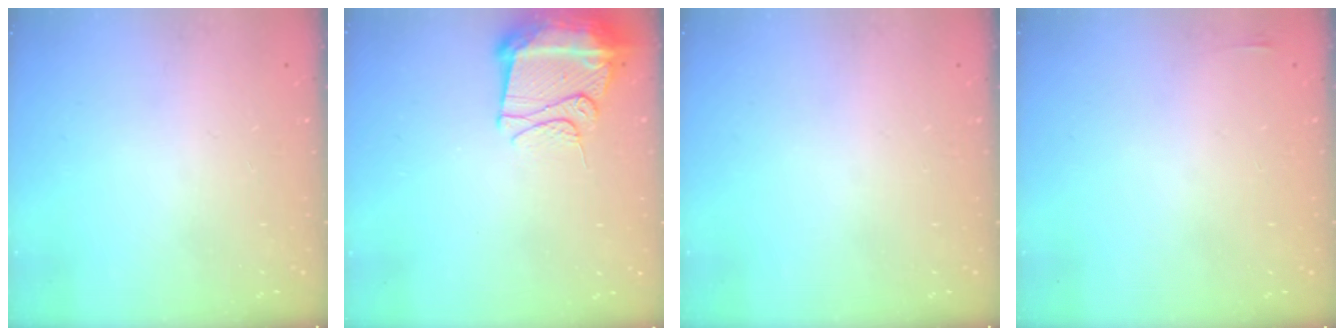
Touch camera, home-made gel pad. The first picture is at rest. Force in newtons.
{"total": 13.1, "press": 13.1, "slide": 1.4}
{"total": 0.0}
{"total": 5.8, "press": 1.7, "slide": 5.5}